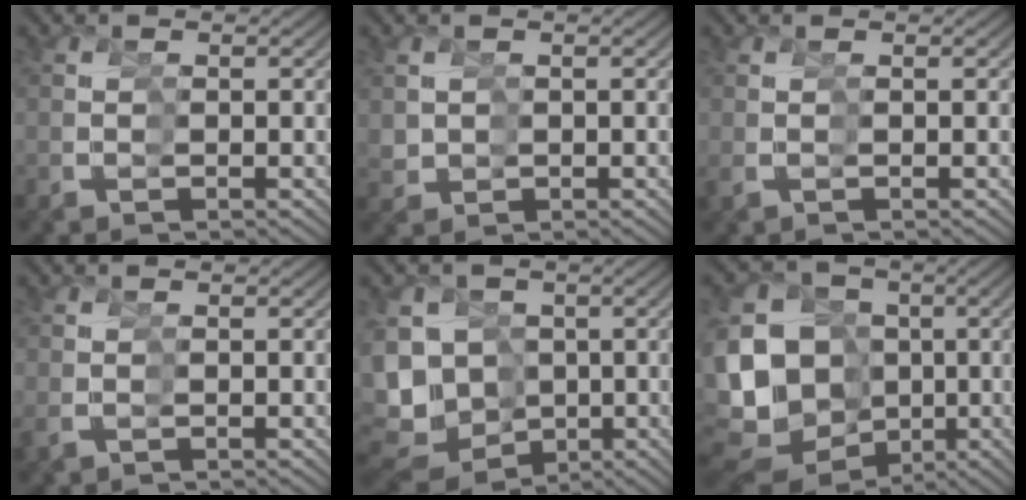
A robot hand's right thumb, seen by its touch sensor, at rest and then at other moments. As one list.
[{"total": 2.1, "force": [0.6, 1.9, 0.6], "torque": [-0.024, -0.011, 0.019]}, {"total": 0.0}, {"total": 0.0}, {"total": 14.7, "force": [0.1, 13.1, 6.7], "torque": [-0.153, -0.010, -0.012]}, {"total": 17.7, "force": [-1.2, 14.8, 9.6], "torque": [-0.197, -0.028, -0.023]}]